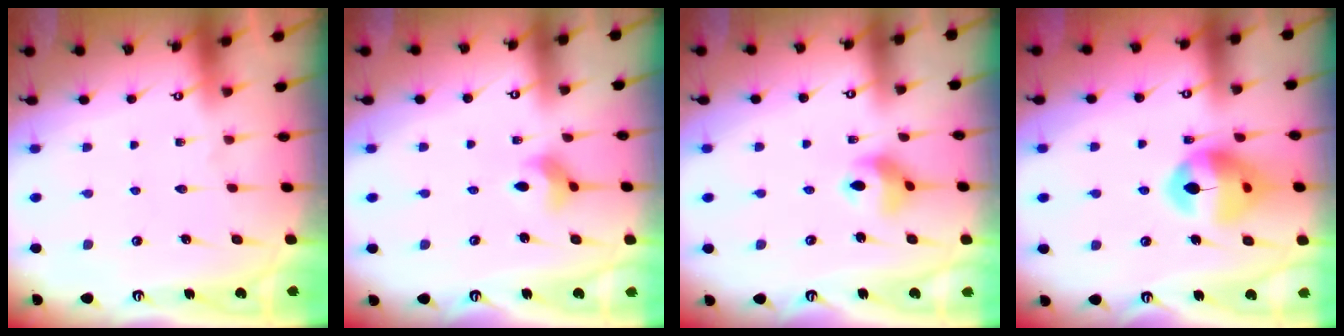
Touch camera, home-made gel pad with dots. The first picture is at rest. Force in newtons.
{"total": 3.9, "press": 3.8, "slide": 0.6}
{"total": 6.9, "press": 6.9, "slide": 0.5}
{"total": 13.8, "press": 13.6, "slide": 2.0}